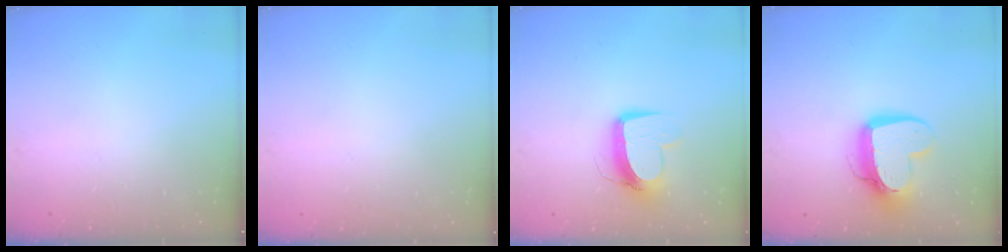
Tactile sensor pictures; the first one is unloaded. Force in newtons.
{"total": 0.0}
{"total": 11.4, "press": 11.3, "slide": 1.5}
{"total": 13.7, "press": 13.7, "slide": 1.3}